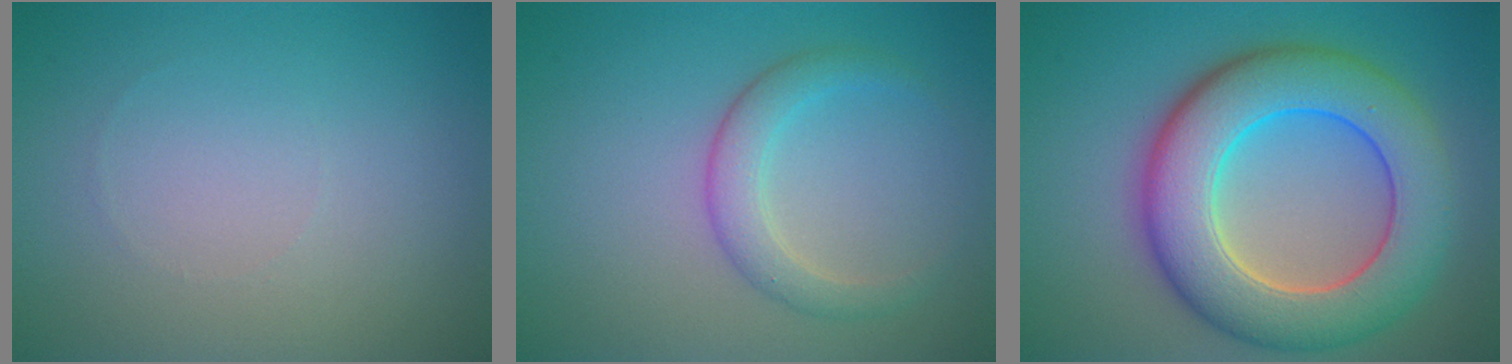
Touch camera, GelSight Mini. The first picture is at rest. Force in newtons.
{"total": 2.7, "press": 2.7, "slide": 0.2}
{"total": 10.2, "press": 10.2, "slide": 0.4}